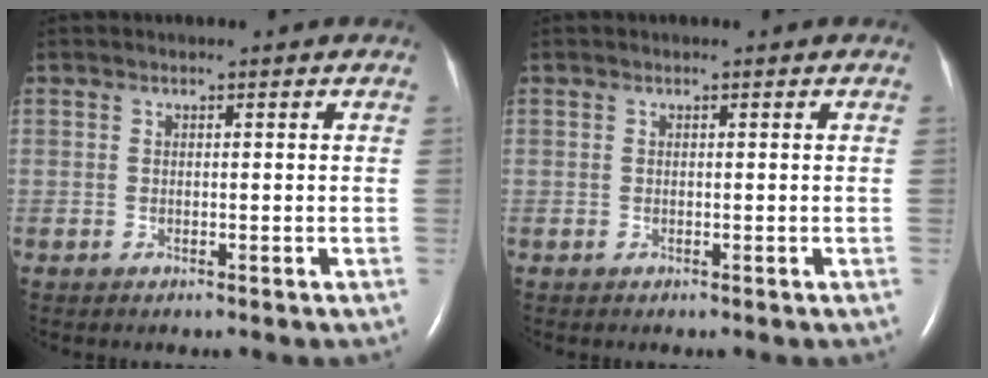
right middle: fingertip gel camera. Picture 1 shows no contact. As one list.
[{"total": 0.0}]